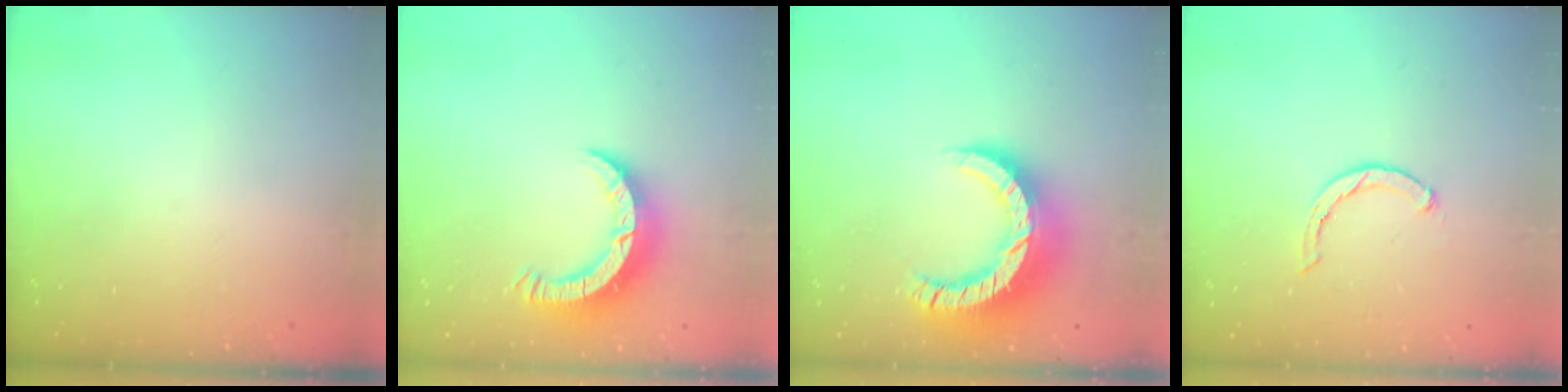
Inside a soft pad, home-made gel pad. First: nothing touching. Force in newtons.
{"total": 7.8, "press": 7.8, "slide": 0.8}
{"total": 16.1, "press": 16.0, "slide": 1.4}
{"total": 2.3, "press": 2.2, "slide": 0.5}